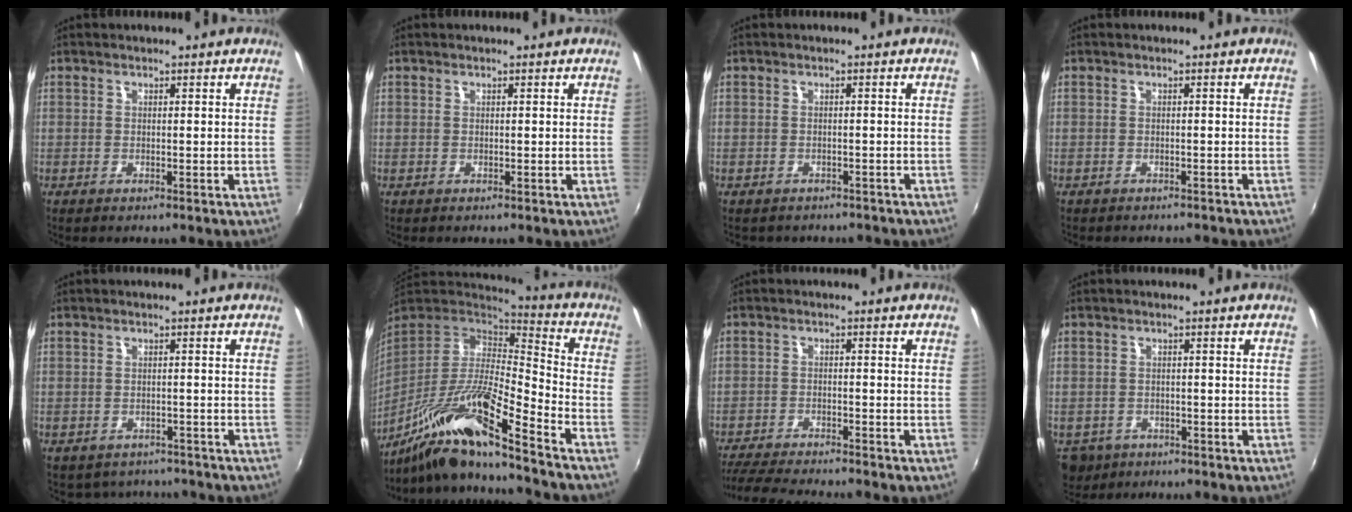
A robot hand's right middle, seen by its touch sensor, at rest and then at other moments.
{"total": 0.0}
{"total": 3.8, "force": [-3.1, 1.8, 1.1], "torque": [-0.024, -0.014, -0.038]}
{"total": 2.8, "force": [-2.5, 1.0, 0.7], "torque": [-0.018, -0.011, -0.032]}
{"total": 5.6, "force": [-4.7, 3.0, 1.0], "torque": [-0.027, -0.010, -0.060]}
{"total": 16.8, "force": [-11.6, 1.0, 12.2], "torque": [-0.220, -0.020, -0.230]}
{"total": 9.3, "force": [-8.6, 0.4, 3.4], "torque": [-0.089, -0.020, -0.146]}
{"total": 6.2, "force": [-3.4, 4.6, 2.4], "torque": [-0.063, -0.015, -0.050]}